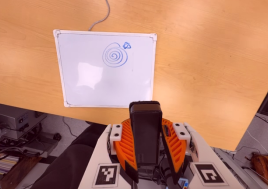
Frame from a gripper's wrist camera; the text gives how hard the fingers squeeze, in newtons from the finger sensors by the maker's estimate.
{"total": 11.5, "left": 9.4, "right": 13.6}